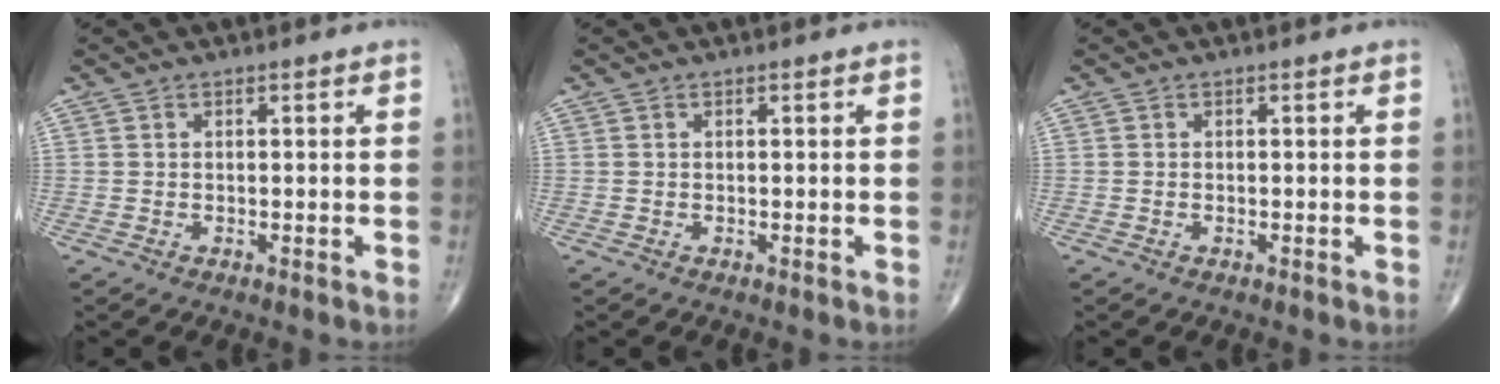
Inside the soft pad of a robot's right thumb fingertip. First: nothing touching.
{"total": 0.0}
{"total": 0.0}